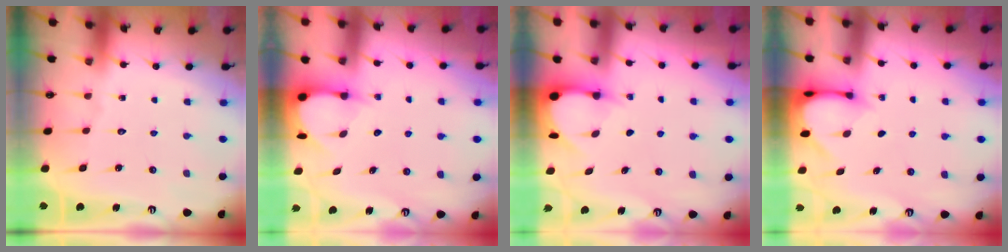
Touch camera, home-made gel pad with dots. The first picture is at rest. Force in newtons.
{"total": 3.5, "press": 3.4, "slide": 0.3}
{"total": 3.5, "press": 3.5, "slide": 0.4}
{"total": 3.0, "press": 3.0, "slide": 0.3}